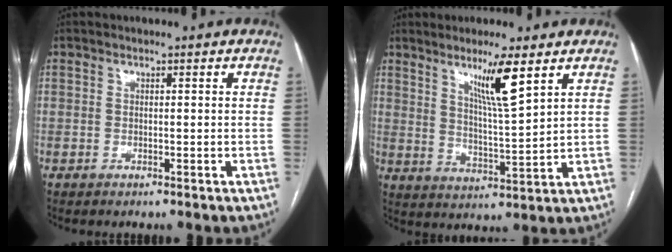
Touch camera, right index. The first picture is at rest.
{"total": 8.4, "force": [5.0, -0.2, 6.8], "torque": [-0.122, -0.017, 0.089]}